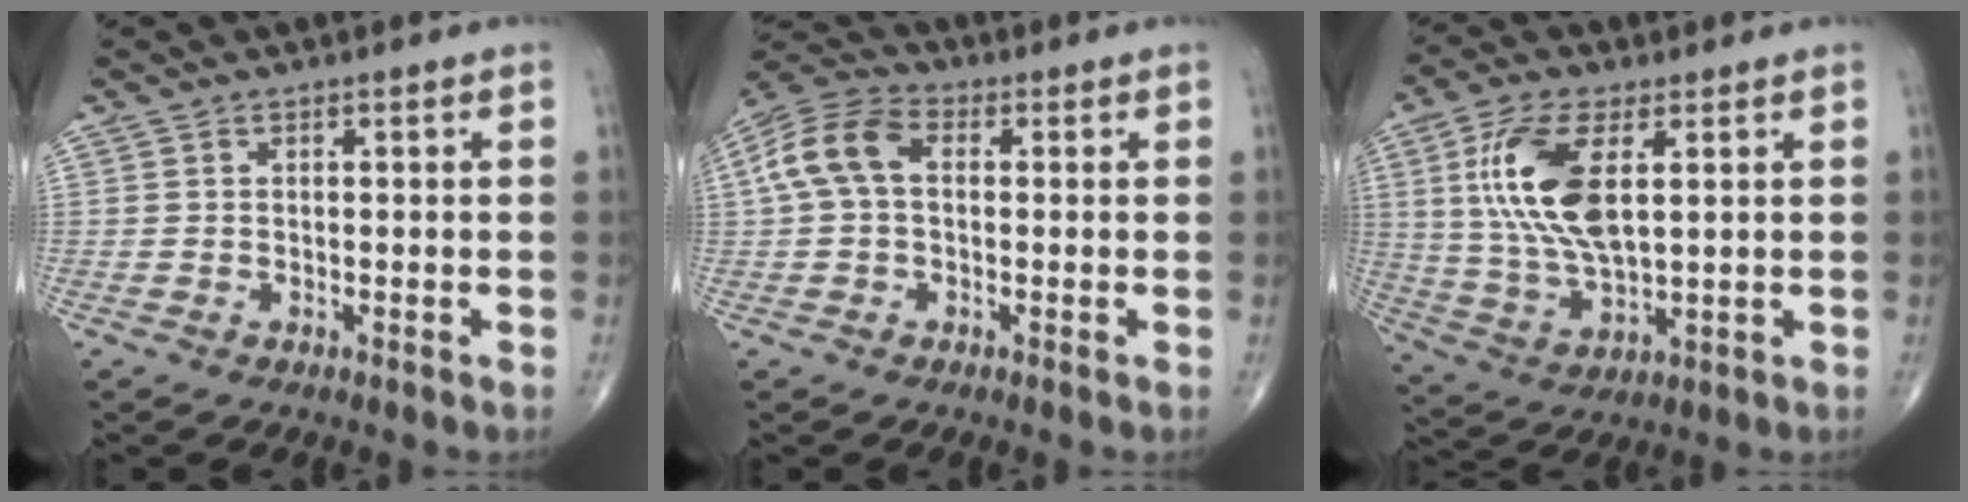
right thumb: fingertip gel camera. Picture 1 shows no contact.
{"total": 9.8, "force": [1.0, 6.3, 7.4], "torque": [-0.155, 0.032, 0.012]}
{"total": 14.7, "force": [3.7, 6.5, 12.7], "torque": [-0.262, -0.011, 0.077]}